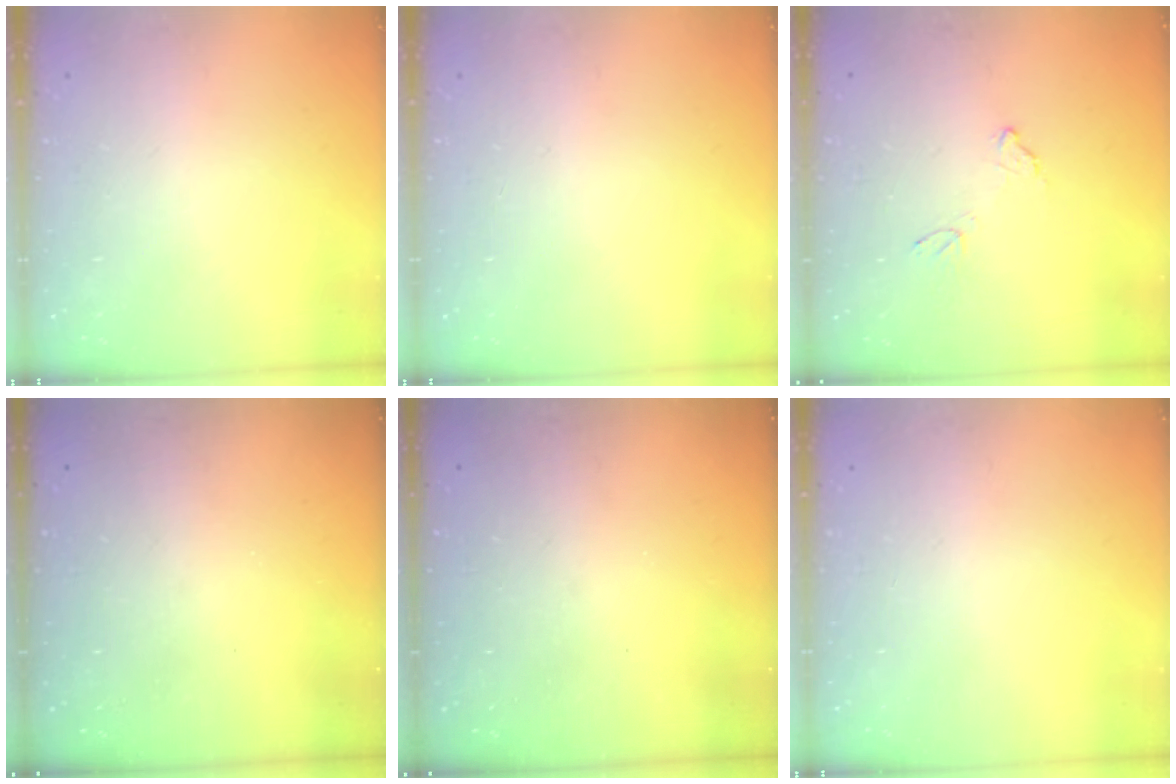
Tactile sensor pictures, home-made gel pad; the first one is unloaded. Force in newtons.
{"total": 0.0}
{"total": 8.0, "press": 8.0, "slide": 0.4}
{"total": 3.1, "press": 3.1, "slide": 0.1}
{"total": 3.3, "press": 3.3, "slide": 0.2}
{"total": 0.0}